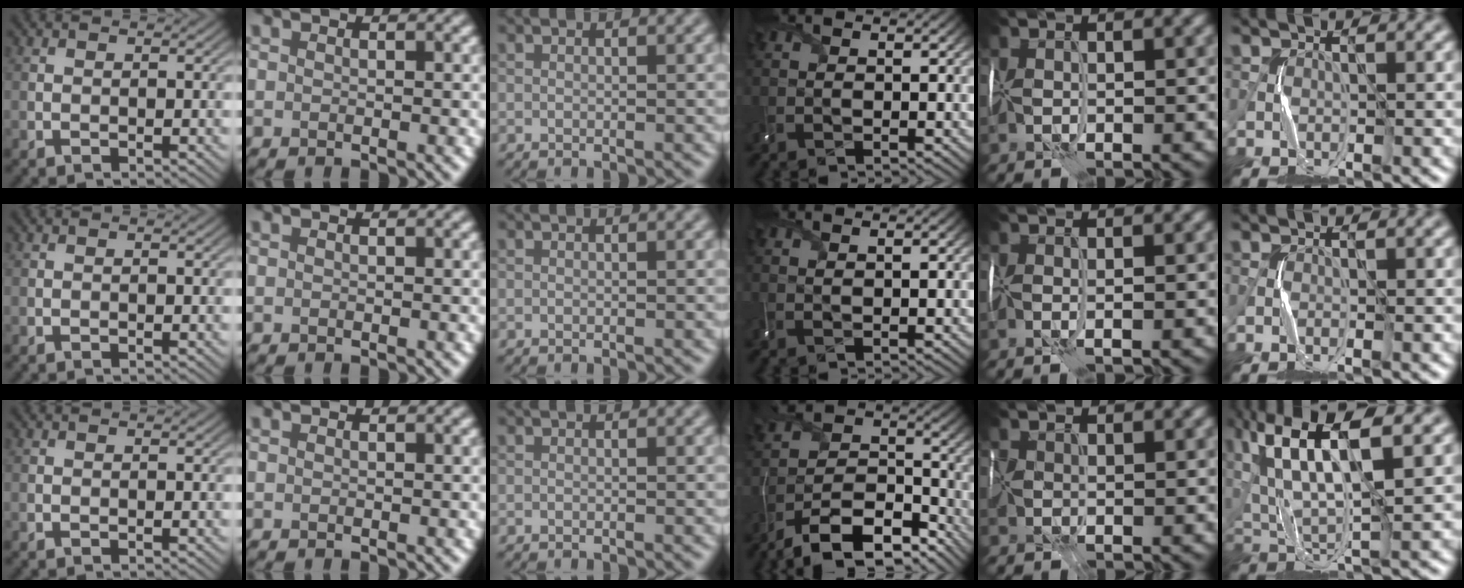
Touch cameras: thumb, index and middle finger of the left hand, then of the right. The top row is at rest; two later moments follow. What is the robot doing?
{"motion": "wrap", "object": "scarf"}